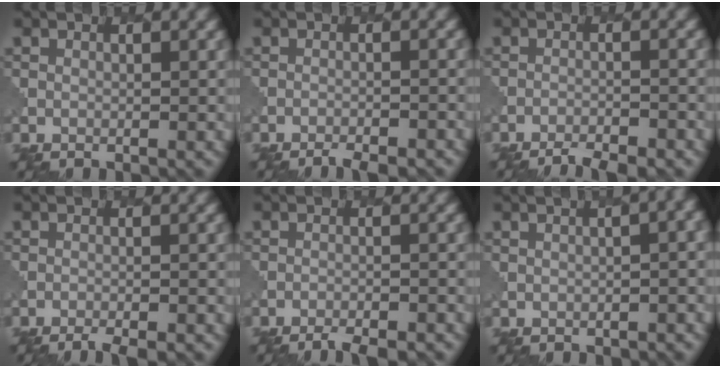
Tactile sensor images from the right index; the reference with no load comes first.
{"total": 3.2, "force": [-2.9, 0.6, 1.2], "torque": [-0.013, -0.003, -0.042]}
{"total": 4.2, "force": [-3.8, 0.8, 1.6], "torque": [-0.028, -0.011, -0.058]}
{"total": 3.1, "force": [-2.6, 0.6, 1.5], "torque": [-0.018, -0.003, -0.041]}
{"total": 4.2, "force": [-3.8, 0.8, 1.6], "torque": [-0.022, -0.006, -0.053]}
{"total": 9.4, "force": [-1.1, 4.3, 8.3], "torque": [-0.032, 0.028, -0.013]}